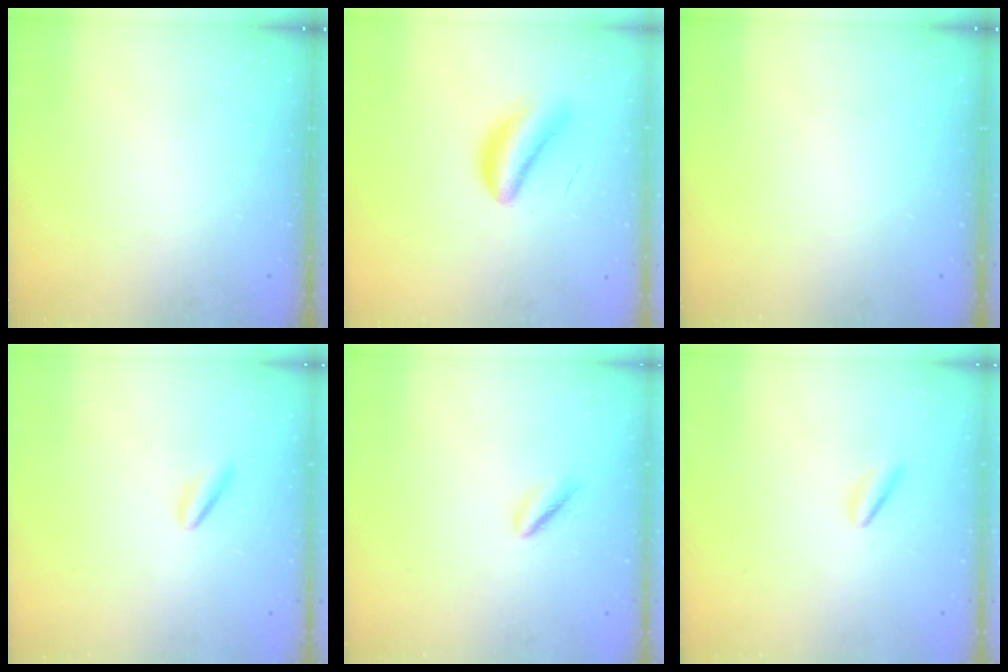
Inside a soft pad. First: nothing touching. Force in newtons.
{"total": 5.2, "press": 4.9, "slide": 1.7}
{"total": 0.0}
{"total": 2.7, "press": 2.6, "slide": 0.7}
{"total": 2.3, "press": 2.1, "slide": 1.0}
{"total": 2.8, "press": 2.7, "slide": 0.8}